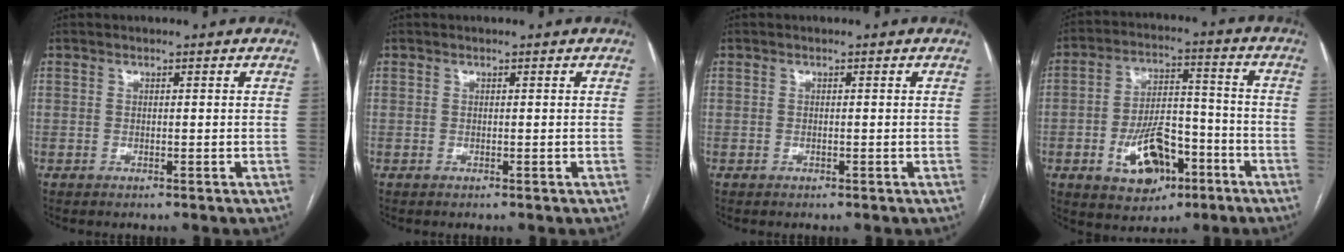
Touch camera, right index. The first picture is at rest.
{"total": 0.0}
{"total": 0.0}
{"total": 12.1, "force": [-5.1, 6.6, 8.7], "torque": [-0.153, 0.014, -0.075]}